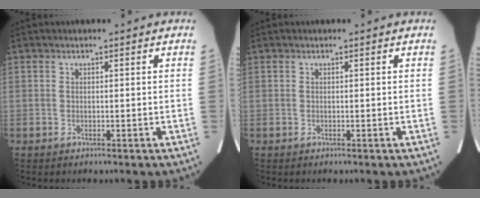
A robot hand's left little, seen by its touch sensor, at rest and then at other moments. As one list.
[{"total": 0.0}]